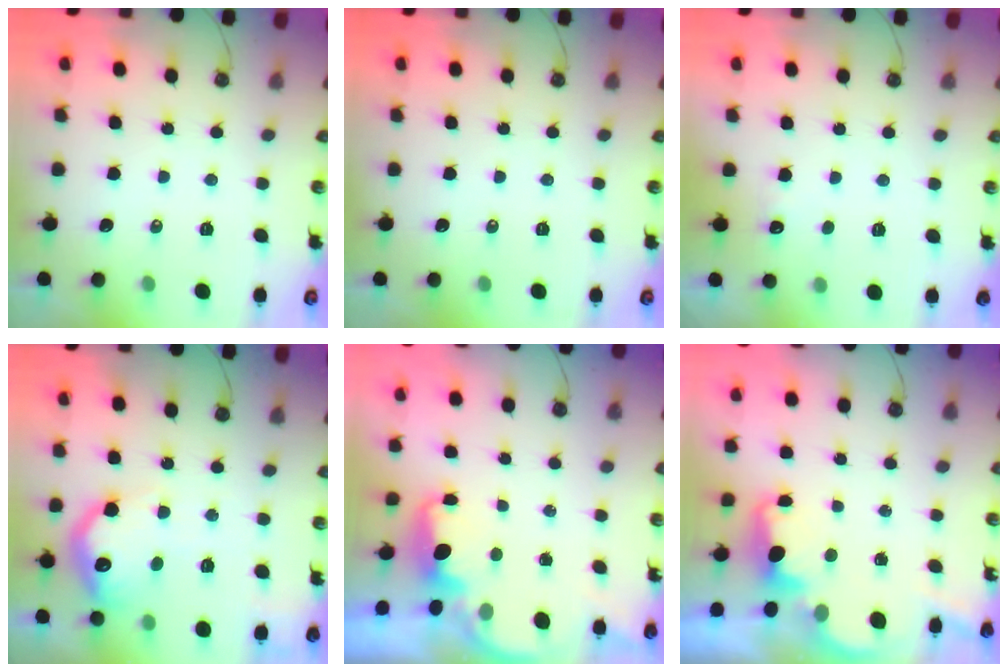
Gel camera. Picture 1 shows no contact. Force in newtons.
{"total": 0.0}
{"total": 2.9, "press": 2.7, "slide": 1.1}
{"total": 17.0, "press": 16.9, "slide": 0.9}
{"total": 1.9, "press": 1.7, "slide": 0.7}
{"total": 3.6, "press": 3.5, "slide": 0.8}